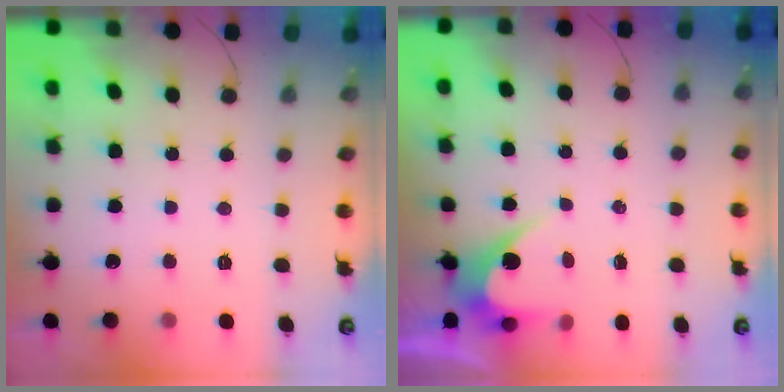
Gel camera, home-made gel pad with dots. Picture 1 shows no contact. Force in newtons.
{"total": 3.5, "press": 3.5, "slide": 0.2}